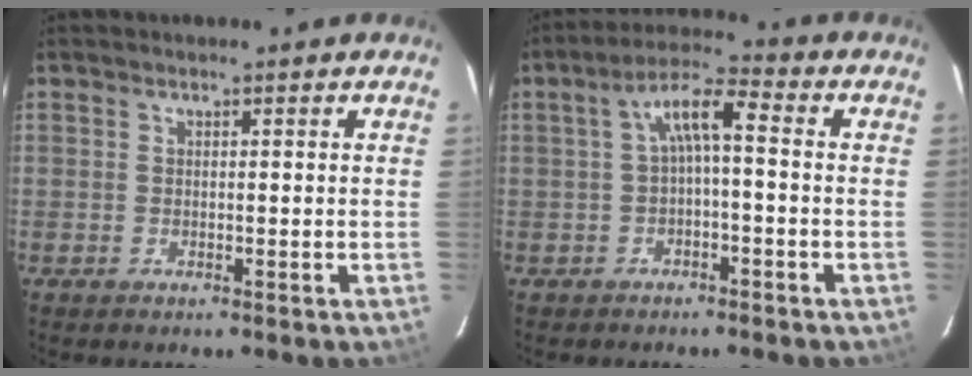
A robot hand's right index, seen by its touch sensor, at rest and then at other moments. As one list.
[{"total": 5.7, "force": [-0.6, 1.4, 5.5], "torque": [-0.115, 0.020, -0.010]}]